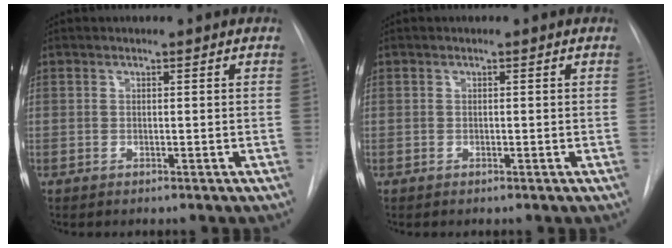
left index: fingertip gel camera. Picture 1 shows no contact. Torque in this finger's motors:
{"motor_torque": [-0.15, 0.12, -0.02, -0.01]}